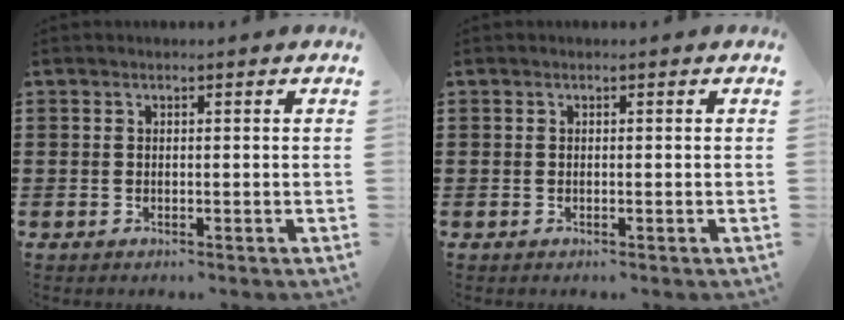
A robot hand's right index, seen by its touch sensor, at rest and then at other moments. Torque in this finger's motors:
{"motor_torque": [0.12, 0.13, 0.00, 0.01]}